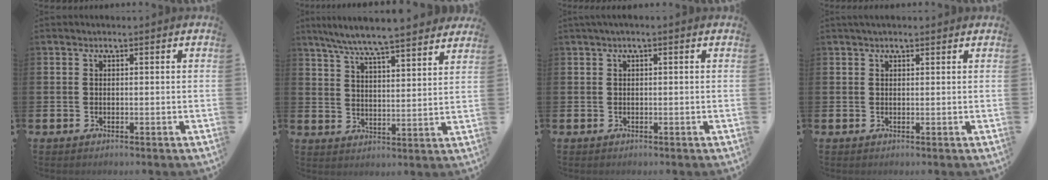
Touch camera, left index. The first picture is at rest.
{"total": 7.8, "force": [7.4, 0.1, 2.4], "torque": [-0.076, -0.041, 0.131]}
{"total": 0.7, "force": [0.1, 0.0, 0.7], "torque": [-0.018, 0.003, 0.003]}
{"total": 1.2, "force": [1.0, 0.3, 0.5], "torque": [-0.008, 0.003, 0.017]}